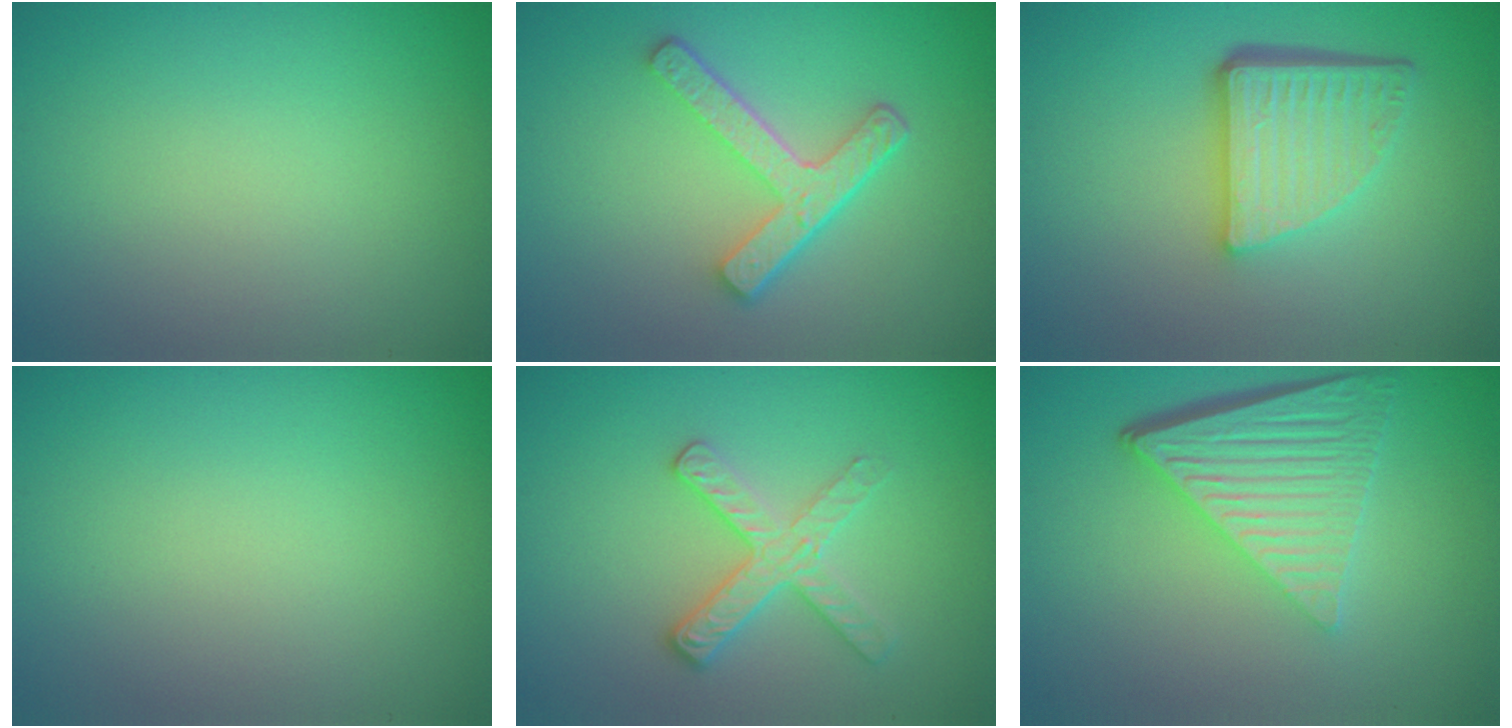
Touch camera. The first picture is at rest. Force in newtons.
{"total": 4.3, "press": 3.2, "slide": 2.9}
{"total": 5.7, "press": 3.8, "slide": 4.2}
{"total": 0.0}
{"total": 2.8, "press": 2.6, "slide": 1.0}
{"total": 6.4, "press": 4.3, "slide": 4.8}